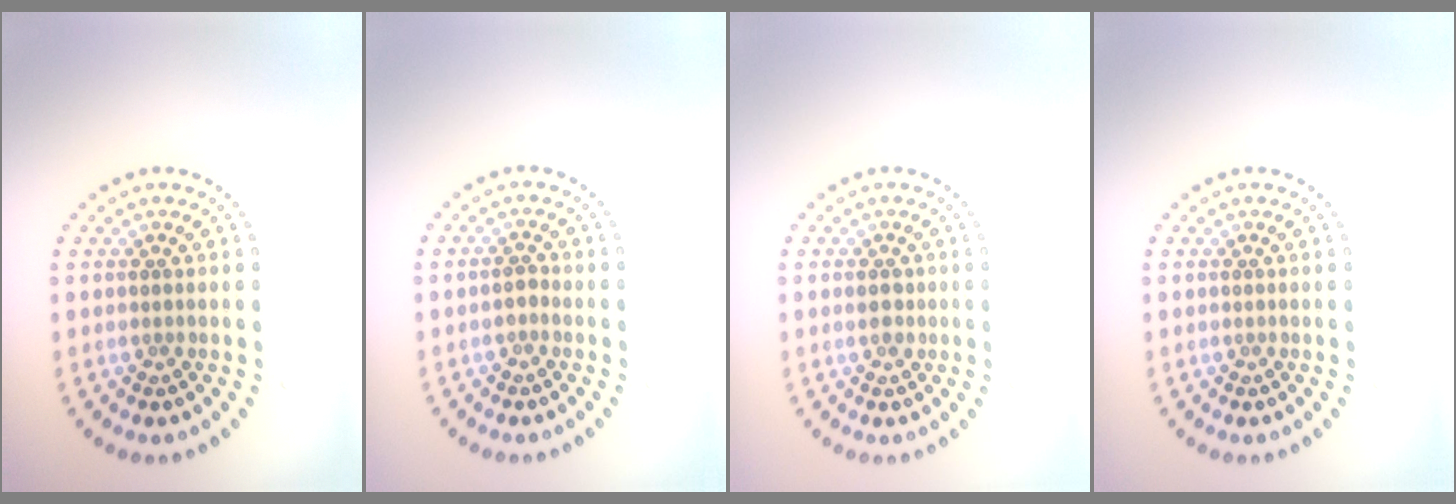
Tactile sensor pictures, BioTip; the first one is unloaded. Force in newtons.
{"total": 0.8, "press": 0.8, "slide": 0.2}
{"total": 1.2, "press": 1.2, "slide": 0.2}
{"total": 0.0}